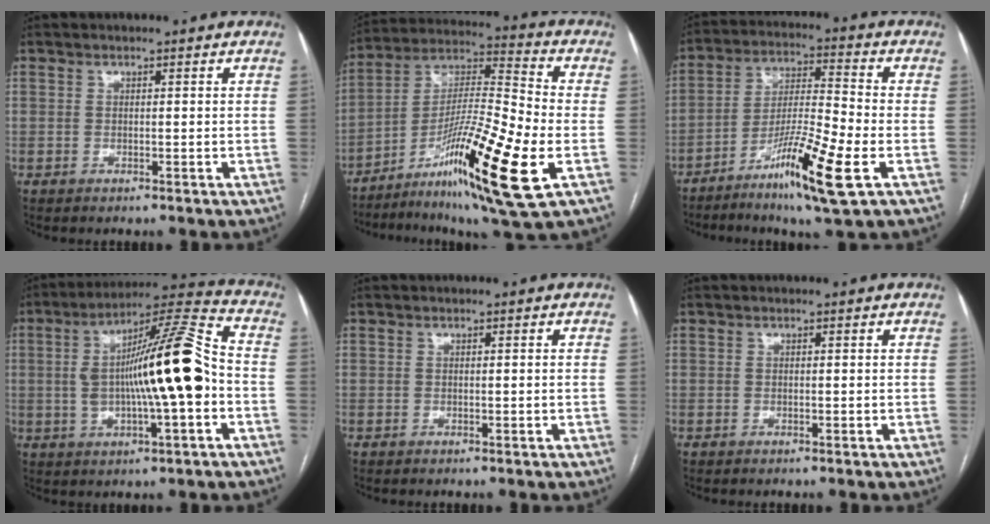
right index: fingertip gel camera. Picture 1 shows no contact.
{"total": 20.6, "force": [-7.9, 0.8, 19.0], "torque": [-0.347, -0.025, -0.136]}
{"total": 13.5, "force": [-6.2, 0.2, 12.0], "torque": [-0.230, -0.017, -0.108]}
{"total": 16.7, "force": [-1.1, 2.1, 16.6], "torque": [-0.280, 0.023, -0.018]}
{"total": 0.0}
{"total": 0.0}